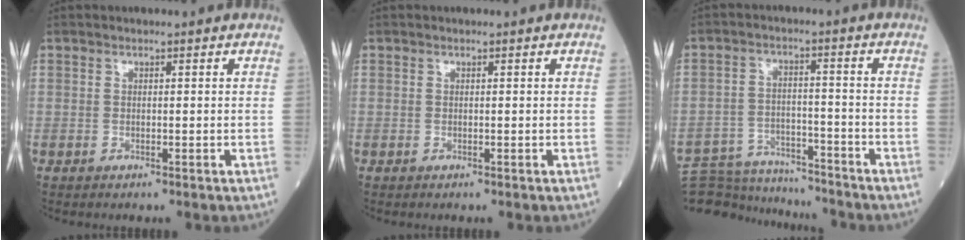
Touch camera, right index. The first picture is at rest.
{"total": 0.0}
{"total": 13.1, "force": [-12.7, 2.7, 1.9], "torque": [-0.035, 0.015, -0.192]}